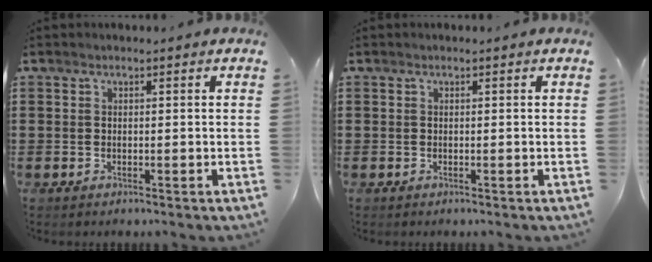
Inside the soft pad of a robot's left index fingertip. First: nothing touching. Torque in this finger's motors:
{"motor_torque": [0.00, 0.00, 0.00, -0.01]}